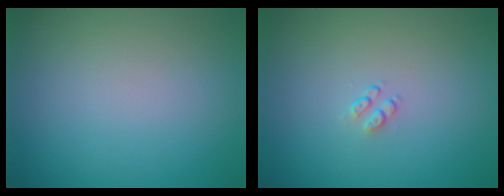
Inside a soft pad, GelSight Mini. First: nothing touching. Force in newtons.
{"total": 0.9, "press": 0.6, "slide": 0.7}